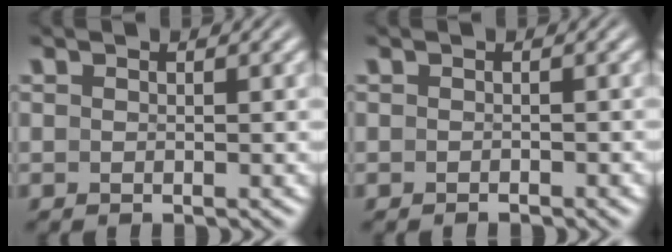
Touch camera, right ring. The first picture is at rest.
{"total": 0.7, "force": [-0.7, -0.2, 0.0], "torque": [0.000, -0.003, -0.010]}